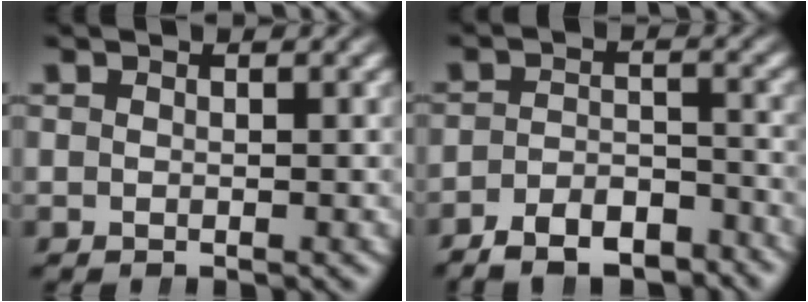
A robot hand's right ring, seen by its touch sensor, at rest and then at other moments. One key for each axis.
{"total": 5.7, "fx": -5.1, "fy": 2.0, "fz": 1.7, "tx": -0.018, "ty": -0.017, "tz": -0.081}